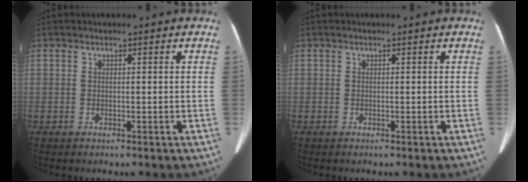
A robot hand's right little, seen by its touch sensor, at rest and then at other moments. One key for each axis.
{"total": 0.0}